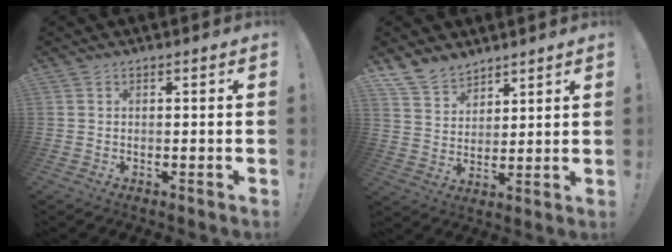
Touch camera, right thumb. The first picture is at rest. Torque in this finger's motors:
{"motor_torque": [0.03, 0.15, 0.13, 0.08, 0.00]}